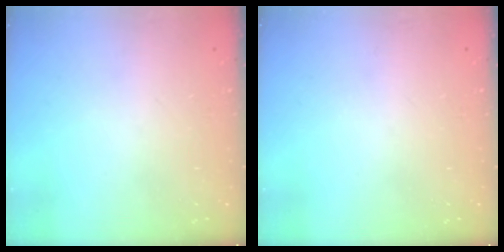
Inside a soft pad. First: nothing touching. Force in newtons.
{"total": 0.0}